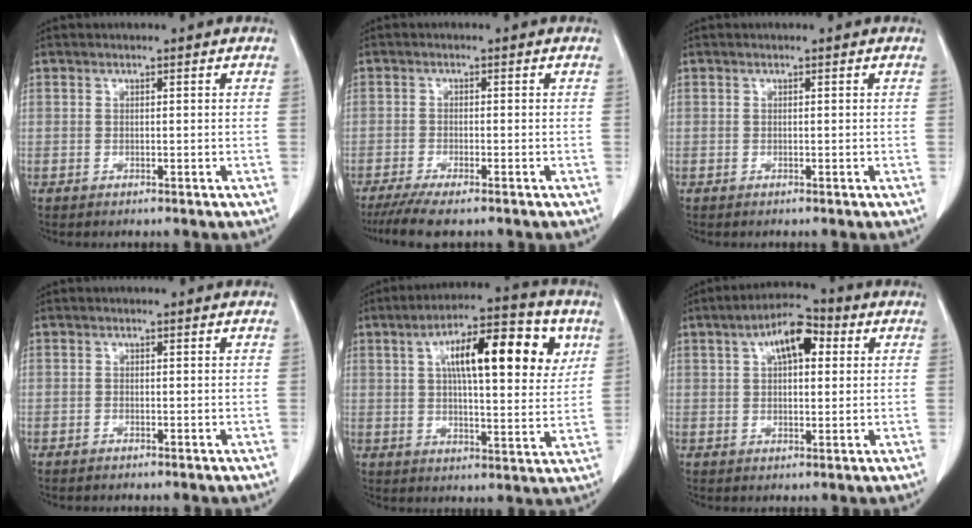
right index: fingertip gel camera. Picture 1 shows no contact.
{"total": 6.7, "force": [-5.0, 1.3, 4.3], "torque": [-0.071, -0.015, -0.081]}
{"total": 0.0}
{"total": 0.6, "force": [-0.3, 0.3, 0.3], "torque": [-0.007, -0.001, -0.005]}
{"total": 17.5, "force": [6.0, 5.5, 15.5], "torque": [-0.235, 0.032, 0.087]}
{"total": 8.6, "force": [3.0, 3.8, 7.1], "torque": [-0.121, 0.026, 0.048]}